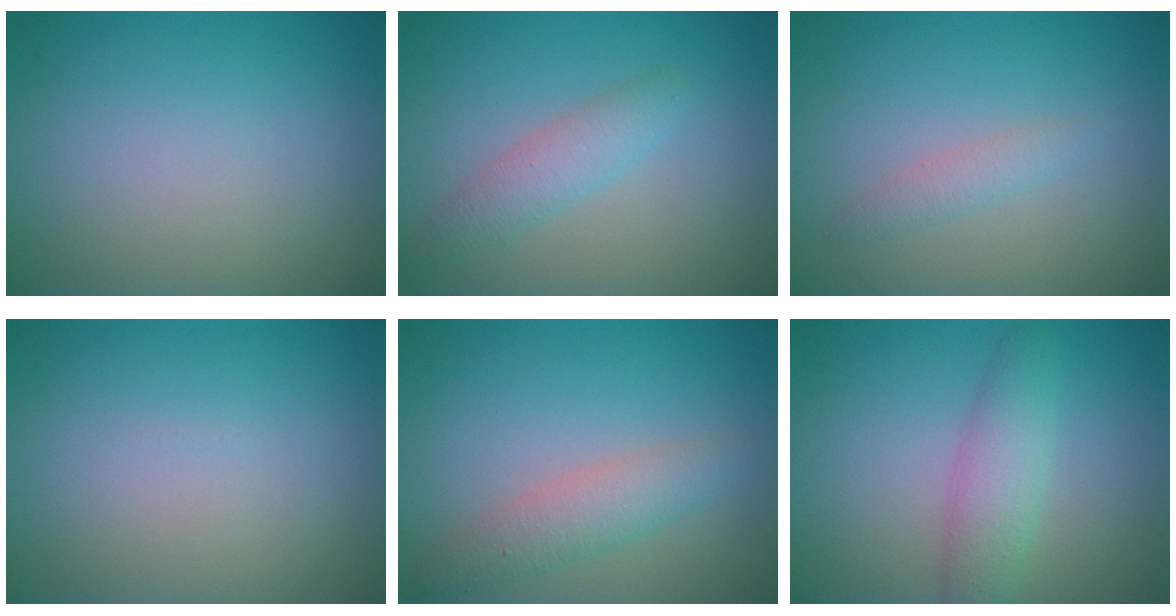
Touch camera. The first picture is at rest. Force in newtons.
{"total": 2.5, "press": 2.5, "slide": 0.0}
{"total": 1.3, "press": 1.3, "slide": 0.0}
{"total": 0.0}
{"total": 2.9, "press": 2.9, "slide": 0.1}
{"total": 3.3, "press": 3.3, "slide": 0.1}